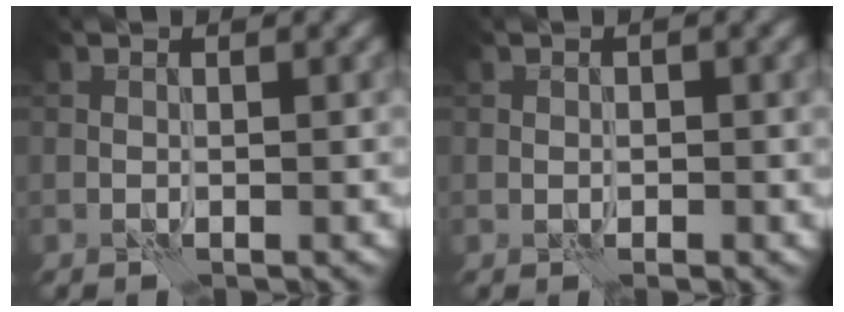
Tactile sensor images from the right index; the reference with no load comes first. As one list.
[{"total": 1.0, "force": [-0.2, 0.5, 0.9], "torque": [-0.010, 0.002, -0.004]}]